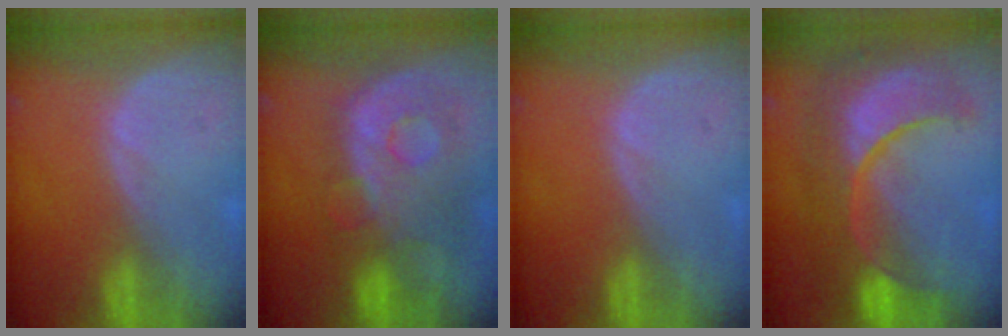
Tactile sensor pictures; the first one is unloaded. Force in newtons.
{"total": 11.0, "press": 9.7, "slide": 5.3}
{"total": 0.0}
{"total": 12.3, "press": 12.2, "slide": 1.4}